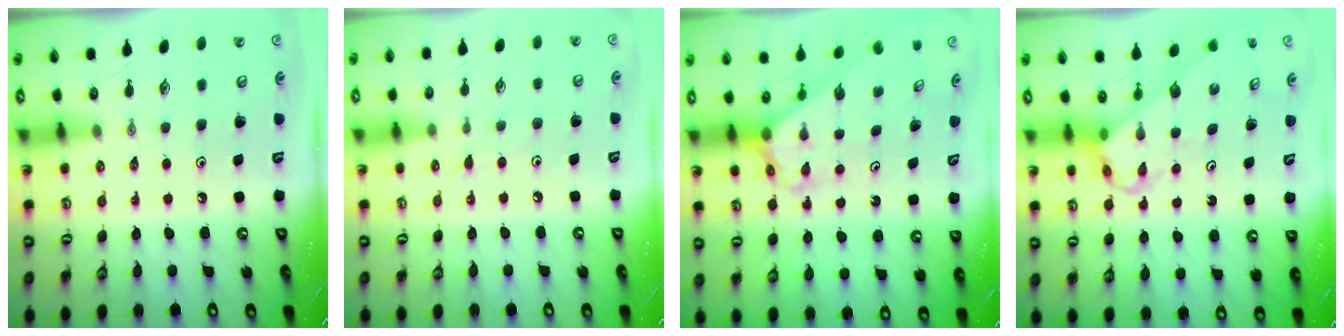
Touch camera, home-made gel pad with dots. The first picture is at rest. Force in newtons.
{"total": 3.9, "press": 3.8, "slide": 0.5}
{"total": 2.7, "press": 2.7, "slide": 0.2}
{"total": 3.7, "press": 3.7, "slide": 0.1}